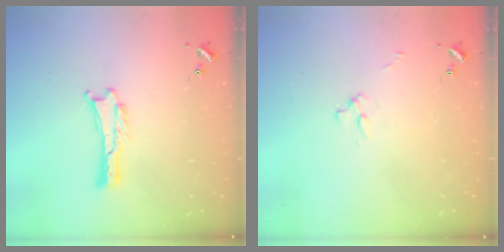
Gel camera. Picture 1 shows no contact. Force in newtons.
{"total": 2.5, "press": 2.5, "slide": 0.3}